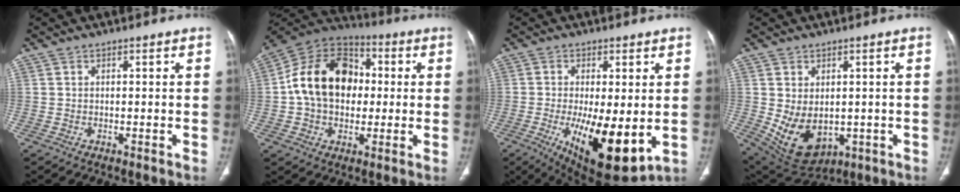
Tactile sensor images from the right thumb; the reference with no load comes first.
{"total": 18.5, "force": [1.0, 13.6, 12.5], "torque": [-0.185, 0.031, 0.009]}
{"total": 16.5, "force": [-3.1, 5.9, 15.1], "torque": [-0.246, -0.030, -0.029]}
{"total": 11.4, "force": [-1.2, 7.8, 8.2], "torque": [-0.127, -0.009, 0.012]}